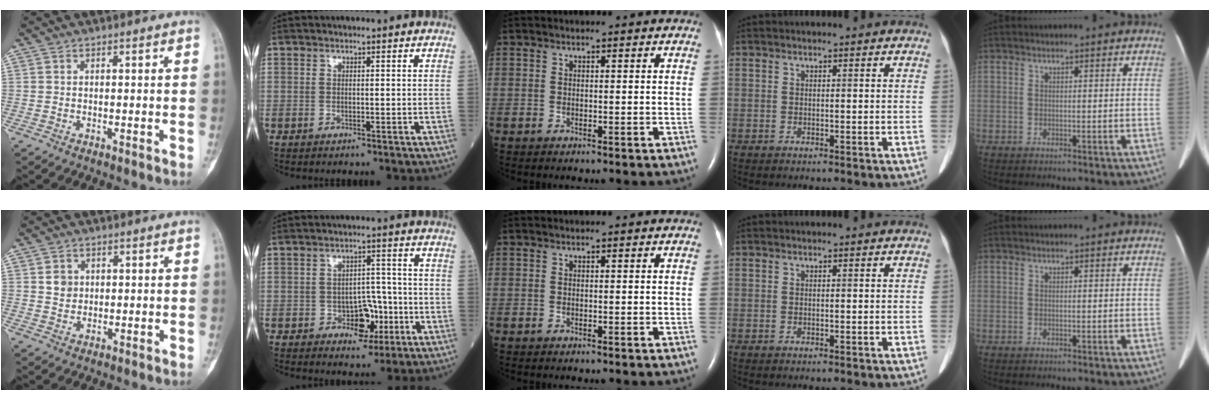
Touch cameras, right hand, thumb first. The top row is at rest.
{"thumb": {"total": 3.0, "force": [0.7, 2.6, 1.2], "torque": [-0.003, -0.001, 0.012]}, "index": {"total": 5.5, "force": [-2.3, 3.3, 3.7], "torque": [-0.048, 0.011, -0.032]}}